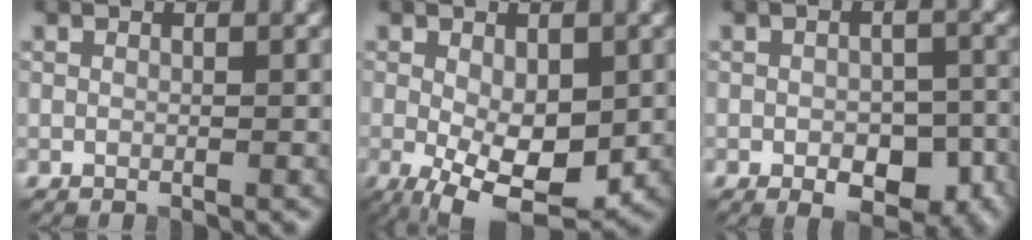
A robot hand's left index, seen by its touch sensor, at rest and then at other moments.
{"total": 8.5, "force": [-2.0, 4.2, 7.1], "torque": [-0.133, -0.026, -0.021]}
{"total": 6.2, "force": [-2.4, 3.3, 4.7], "torque": [-0.055, -0.008, -0.030]}